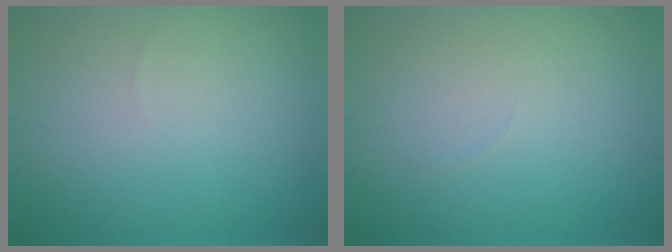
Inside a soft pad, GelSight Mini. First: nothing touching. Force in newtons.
{"total": 0.0}